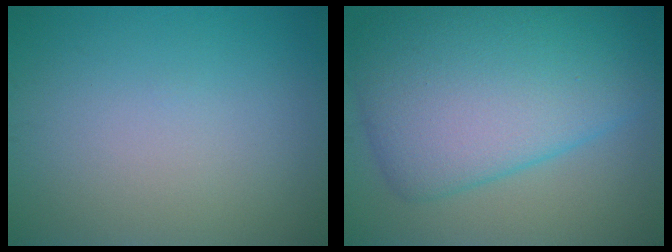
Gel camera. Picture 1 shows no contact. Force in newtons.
{"total": 11.0, "press": 11.0, "slide": 0.2}